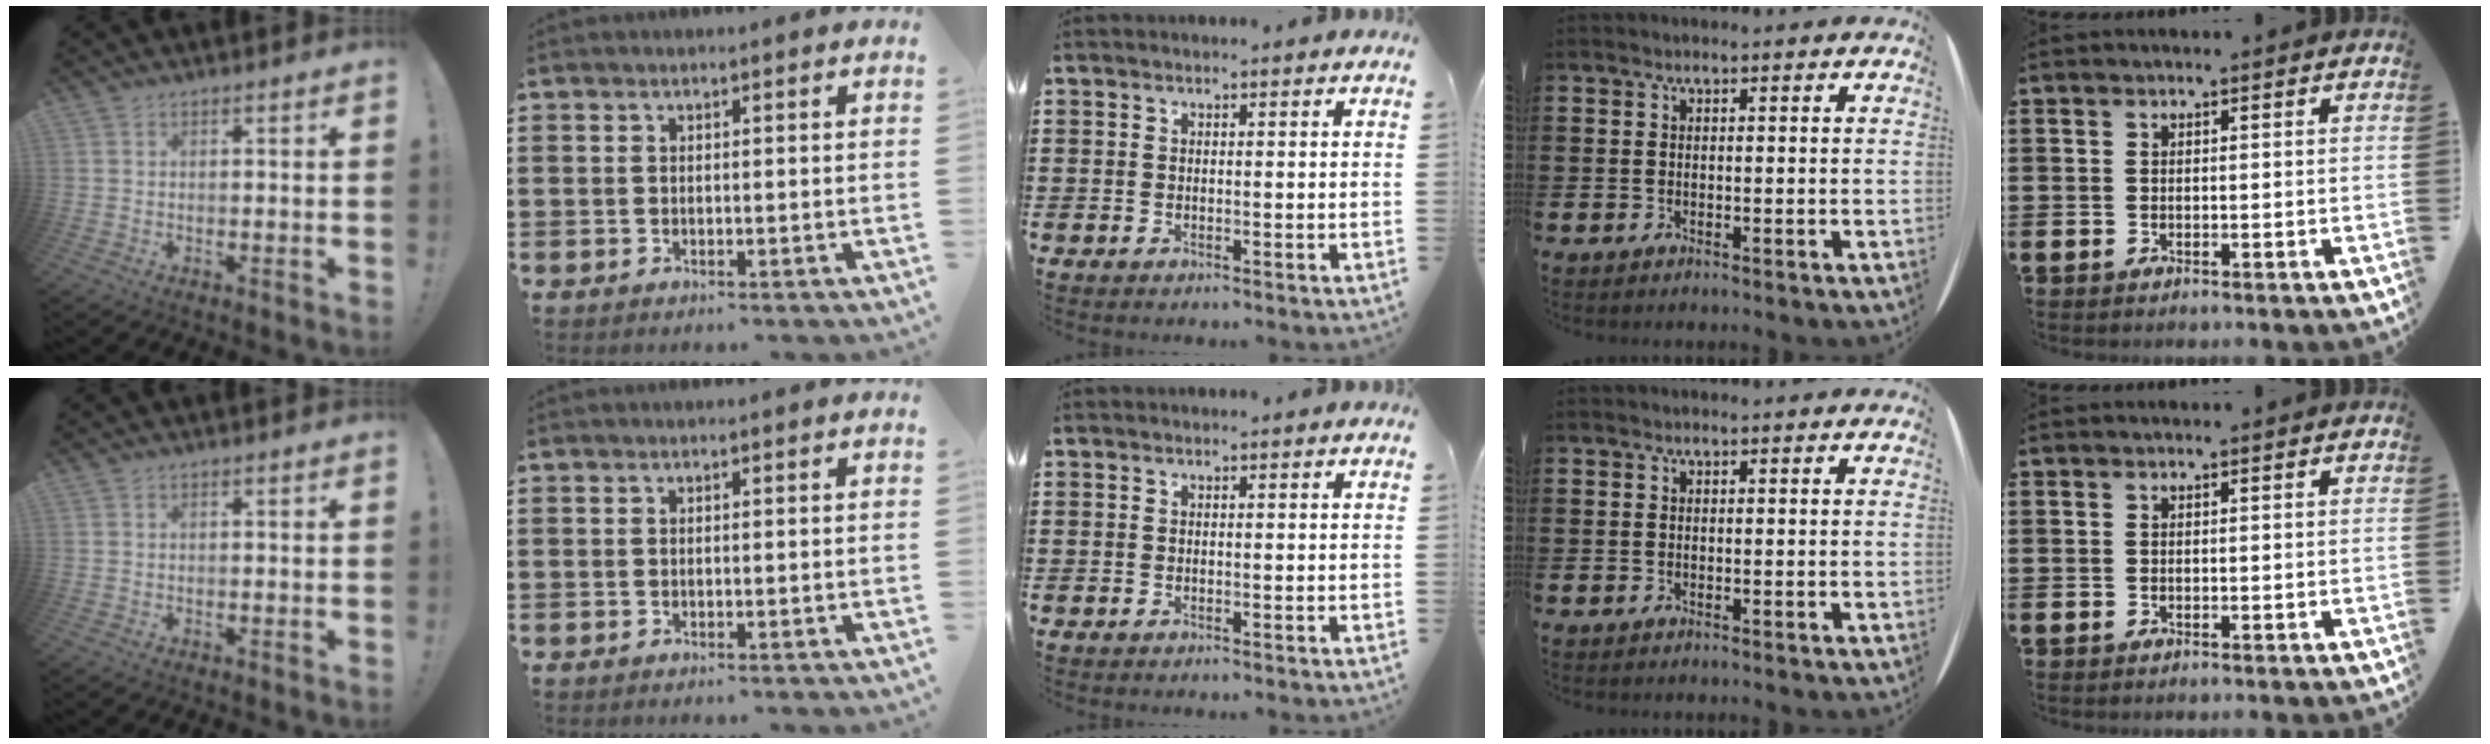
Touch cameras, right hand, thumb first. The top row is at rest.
{}